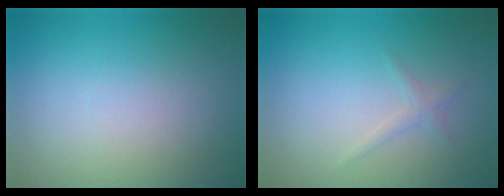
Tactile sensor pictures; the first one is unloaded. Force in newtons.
{"total": 0.9, "press": 0.9, "slide": 0.1}